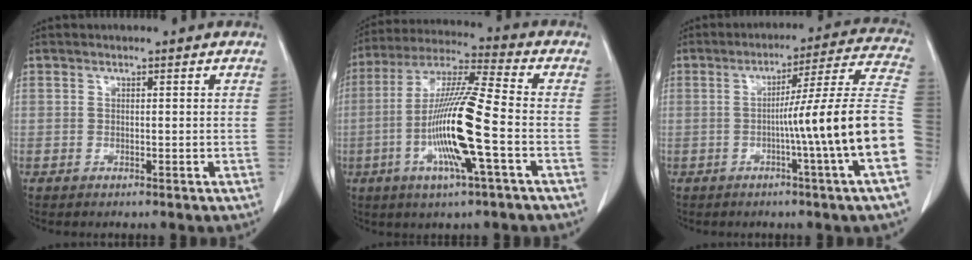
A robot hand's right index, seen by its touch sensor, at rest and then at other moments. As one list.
[{"total": 15.1, "force": [-3.8, 0.2, 14.6], "torque": [-0.291, -0.008, -0.079]}, {"total": 16.8, "force": [-3.6, -2.9, 16.1], "torque": [-0.201, 0.009, -0.062]}]